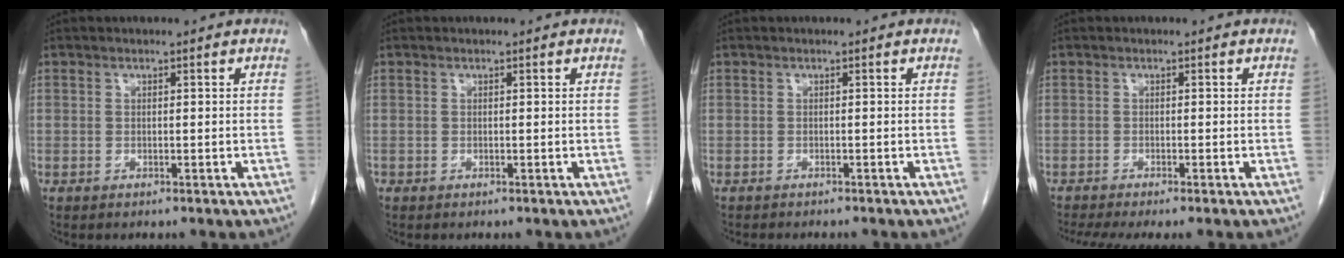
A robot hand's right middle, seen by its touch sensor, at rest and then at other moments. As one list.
[{"total": 0.0}, {"total": 4.0, "force": [-3.5, 0.6, 1.8], "torque": [-0.025, -0.007, -0.043]}, {"total": 6.3, "force": [-5.1, 0.0, 3.6], "torque": [-0.048, -0.014, -0.083]}]